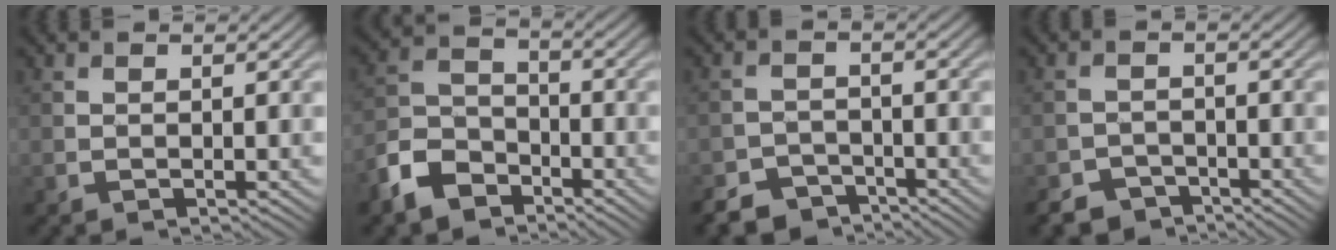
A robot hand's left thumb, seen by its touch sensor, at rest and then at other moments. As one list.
[{"total": 7.5, "force": [-5.1, 4.5, 3.2], "torque": [-0.080, -0.003, -0.118]}, {"total": 5.1, "force": [-4.2, 2.6, 1.3], "torque": [-0.022, -0.006, -0.080]}, {"total": 4.1, "force": [-3.5, 2.0, 0.8], "torque": [-0.011, -0.003, -0.065]}]